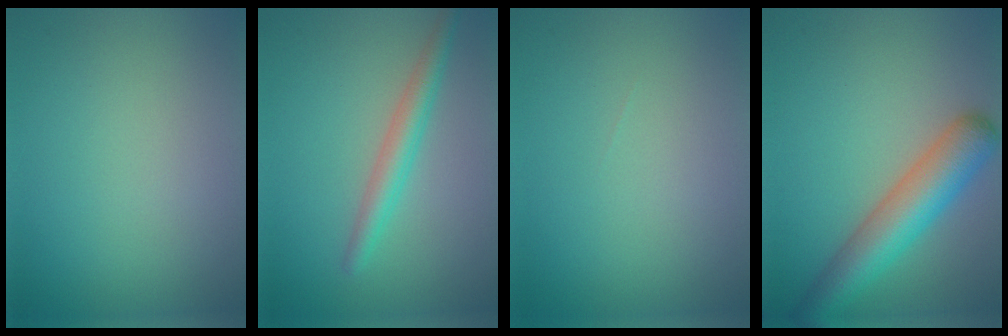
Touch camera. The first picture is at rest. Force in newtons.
{"total": 2.8, "press": 2.8, "slide": 0.0}
{"total": 0.0}
{"total": 6.5, "press": 6.5, "slide": 0.5}